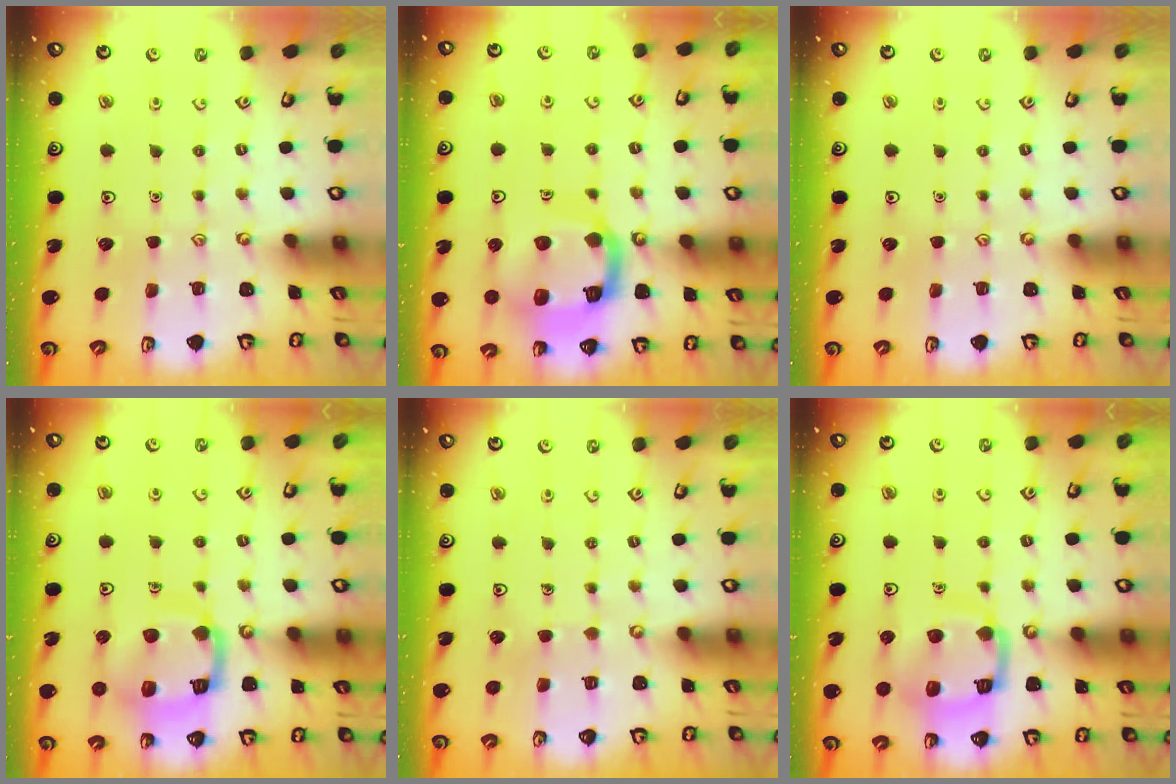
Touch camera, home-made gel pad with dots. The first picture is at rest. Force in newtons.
{"total": 15.6, "press": 15.6, "slide": 1.6}
{"total": 0.0}
{"total": 14.5, "press": 14.4, "slide": 1.6}
{"total": 2.9, "press": 2.9, "slide": 0.2}
{"total": 15.5, "press": 15.4, "slide": 1.6}